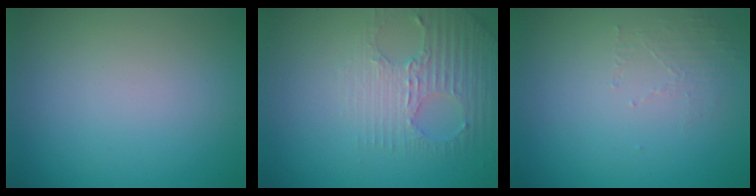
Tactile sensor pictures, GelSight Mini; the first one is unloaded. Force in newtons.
{"total": 2.9, "press": 2.7, "slide": 1.1}
{"total": 1.4, "press": 0.4, "slide": 1.4}